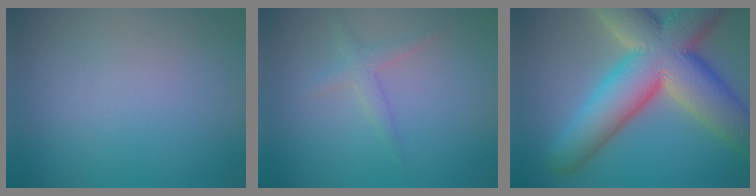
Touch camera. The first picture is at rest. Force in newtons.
{"total": 1.6, "press": 1.6, "slide": 0.0}
{"total": 14.4, "press": 14.3, "slide": 1.3}